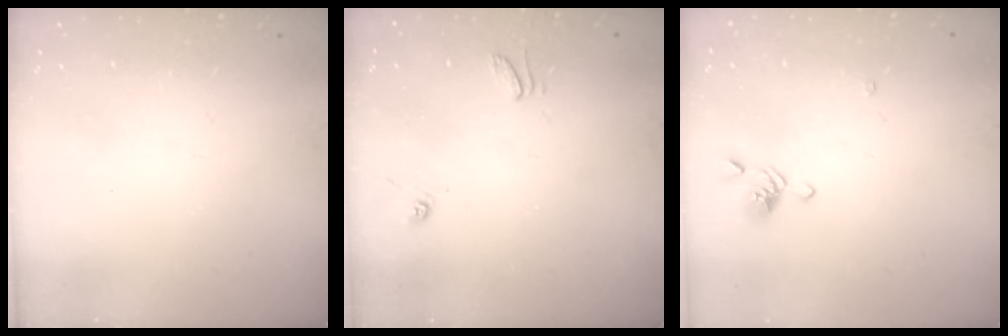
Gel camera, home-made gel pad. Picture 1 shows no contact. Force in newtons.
{"total": 0.8, "press": 0.6, "slide": 0.4}
{"total": 1.9, "press": 1.8, "slide": 0.4}